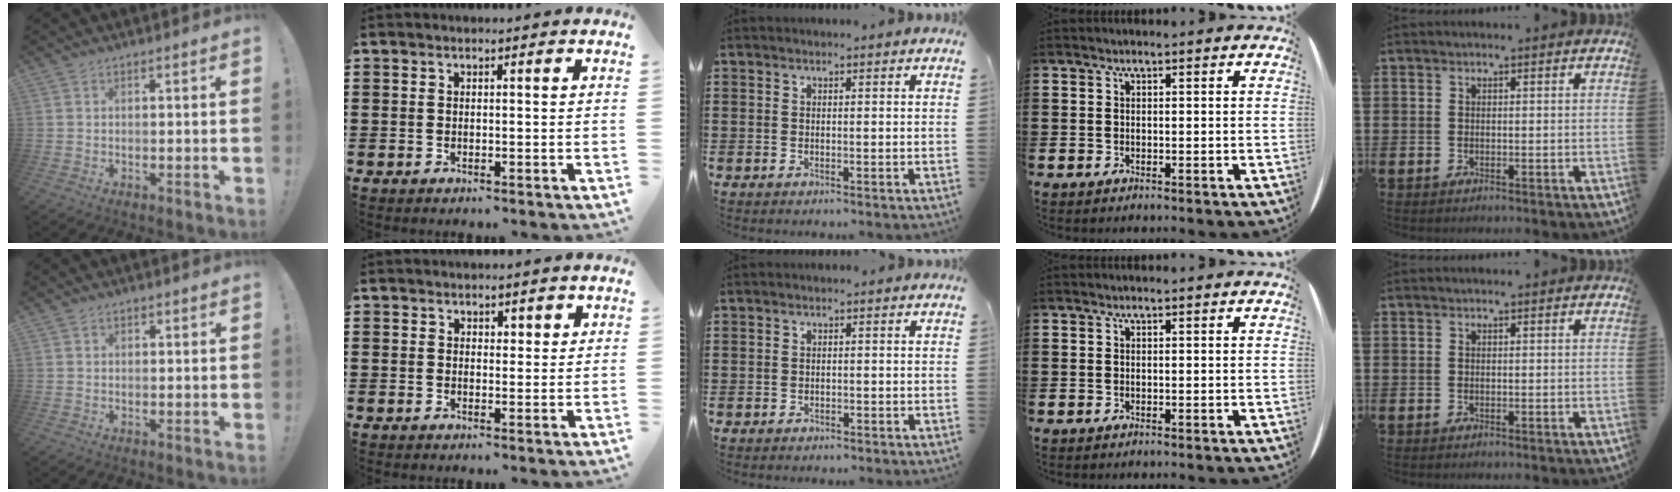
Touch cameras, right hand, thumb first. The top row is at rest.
{"thumb": {"total": 0.5, "force": [0.2, 0.5, 0.1], "torque": [0.000, 0.001, 0.003]}, "index": {"total": 1.6, "force": [1.2, 1.0, 0.3], "torque": [0.000, 0.002, 0.022]}, "middle": {"total": 0.8, "force": [-0.7, 0.4, 0.0], "torque": [-0.003, 0.001, -0.017]}}